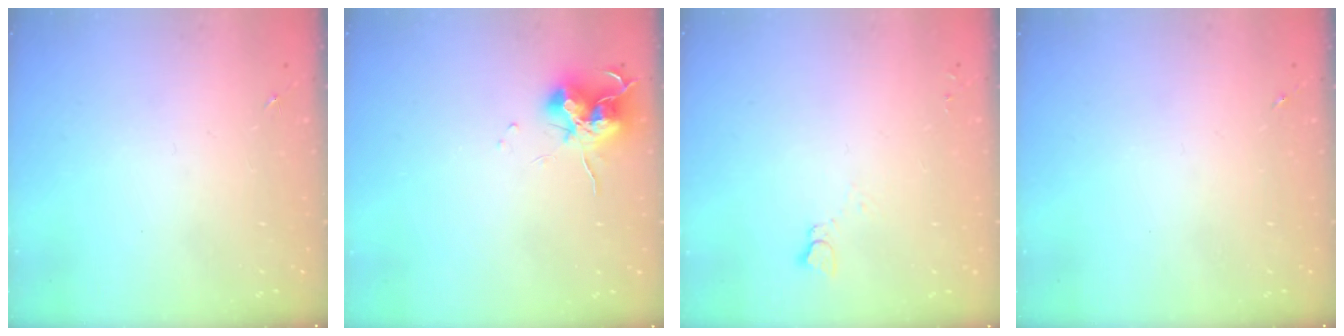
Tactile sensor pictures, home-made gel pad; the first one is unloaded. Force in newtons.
{"total": 12.2, "press": 12.1, "slide": 1.3}
{"total": 2.5, "press": 2.5, "slide": 0.2}
{"total": 0.0}